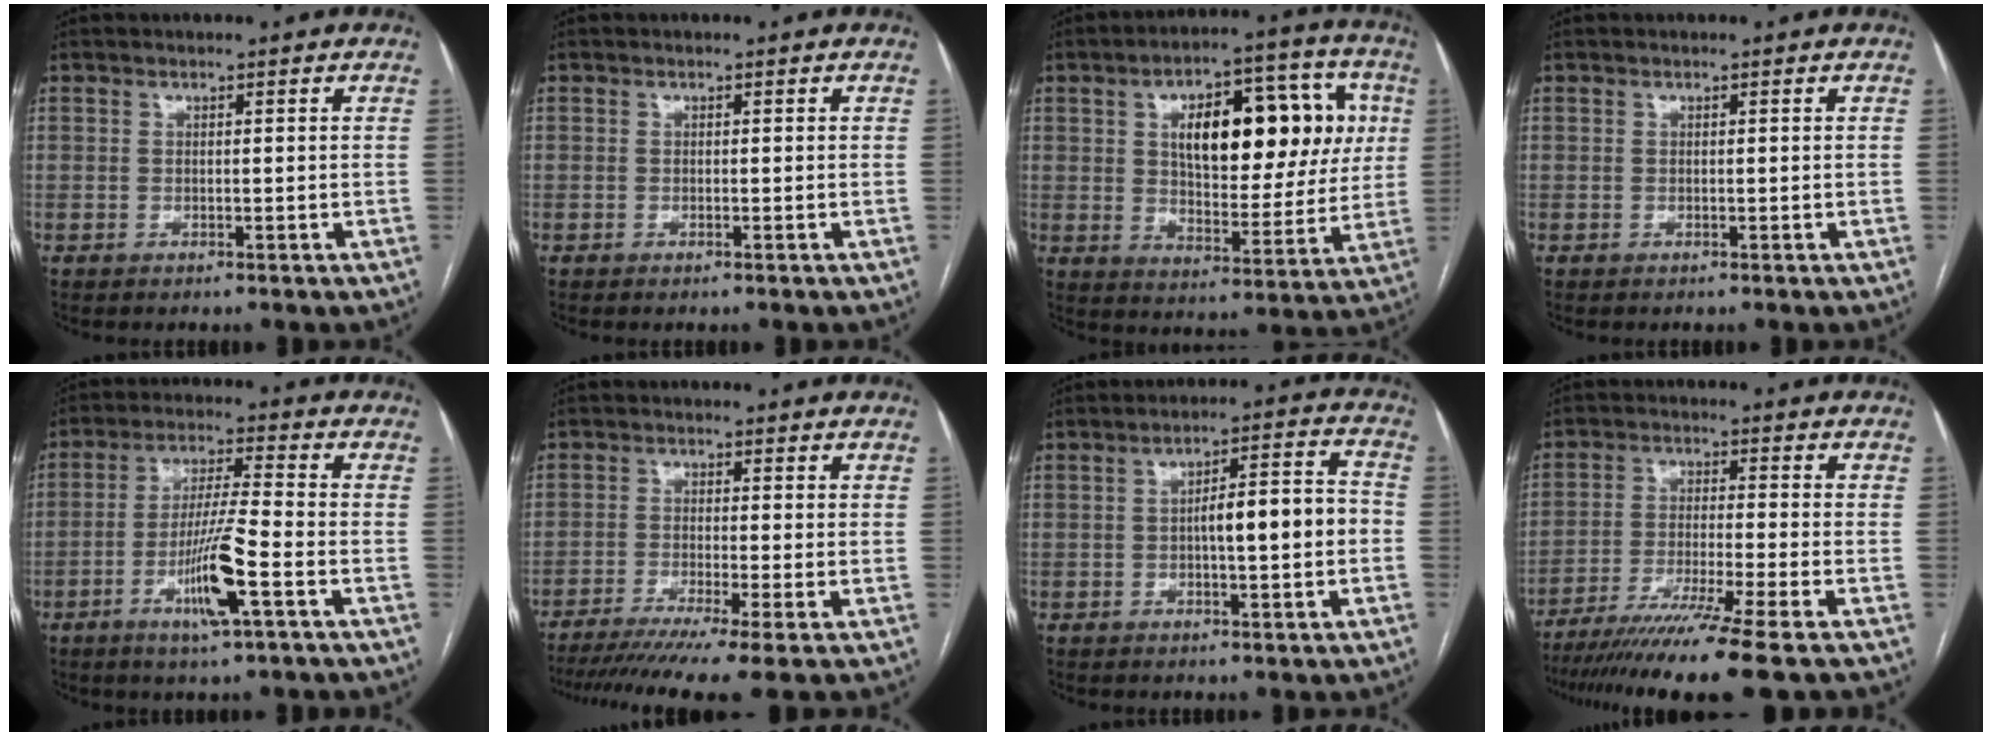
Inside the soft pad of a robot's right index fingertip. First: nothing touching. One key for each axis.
{"total": 0.0}
{"total": 19.3, "fx": 4.8, "fy": 8.5, "fz": 16.7, "tx": -0.238, "ty": 0.037, "tz": 0.075}
{"total": 0.0}
{"total": 10.0, "fx": -4.0, "fy": 0.1, "fz": 9.2, "tx": -0.176, "ty": -0.010, "tz": -0.075}
{"total": 11.5, "fx": -8.8, "fy": -1.1, "fz": 7.4, "tx": -0.110, "ty": -0.026, "tz": -0.135}
{"total": 8.5, "fx": -1.0, "fy": 1.5, "fz": 8.3, "tx": -0.126, "ty": 0.027, "tz": -0.014}
{"total": 14.5, "fx": -11.3, "fy": -2.2, "fz": 8.8, "tx": -0.149, "ty": -0.047, "tz": -0.182}